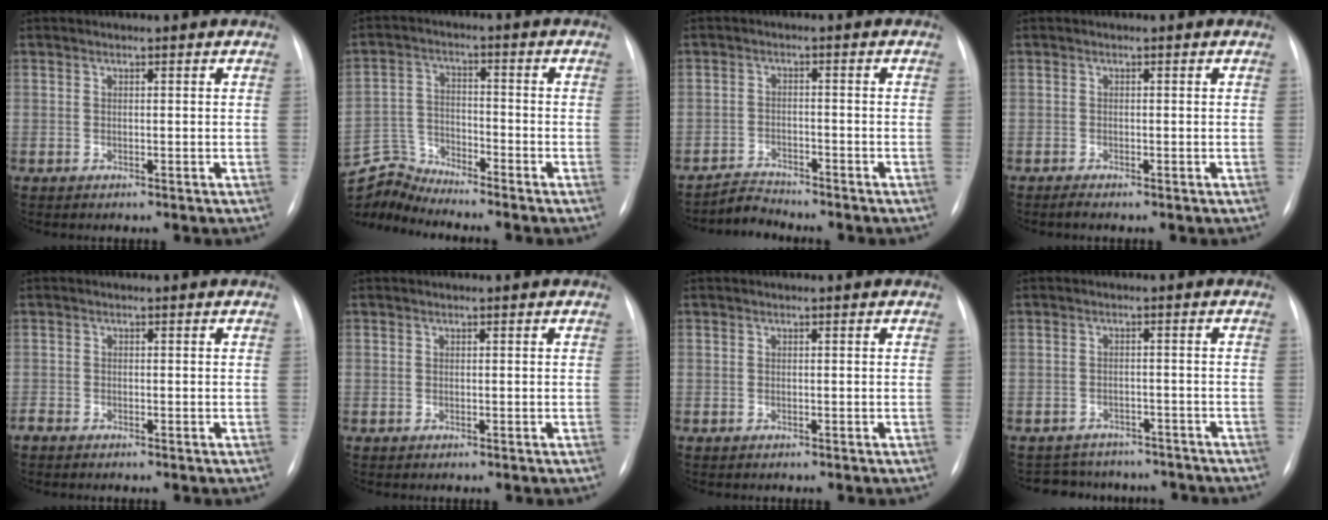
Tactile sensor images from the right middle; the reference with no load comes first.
{"total": 7.4, "force": [-7.3, -1.0, -0.8], "torque": [0.002, 0.009, -0.139]}
{"total": 3.2, "force": [-3.1, 0.0, -0.8], "torque": [0.018, -0.015, -0.054]}
{"total": 0.7, "force": [-0.6, 0.0, 0.3], "torque": [-0.010, -0.003, -0.013]}
{"total": 1.0, "force": [-0.9, 0.3, 0.3], "torque": [-0.010, -0.002, -0.017]}
{"total": 0.0}
{"total": 0.0}
{"total": 10.0, "force": [-8.9, 4.2, 1.5], "torque": [-0.023, 0.020, -0.104]}